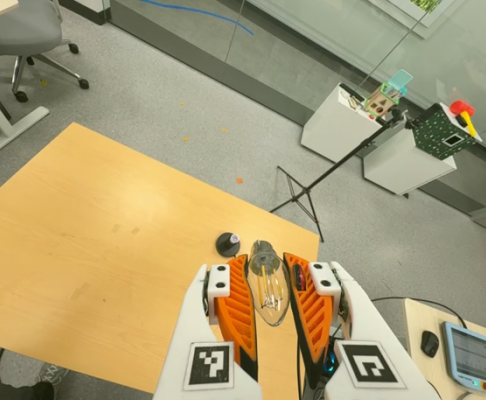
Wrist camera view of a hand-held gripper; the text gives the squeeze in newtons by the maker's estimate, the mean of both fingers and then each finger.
{"total": 24.7, "left": 28.0, "right": 21.3}